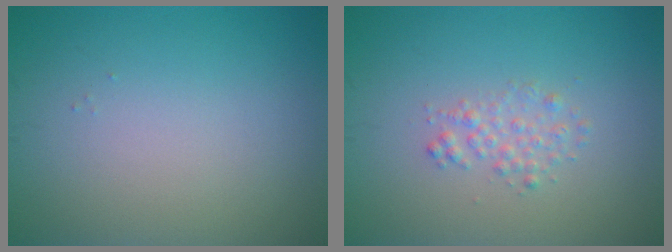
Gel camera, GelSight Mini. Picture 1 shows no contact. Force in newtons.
{"total": 1.5, "press": 1.5, "slide": 0.0}